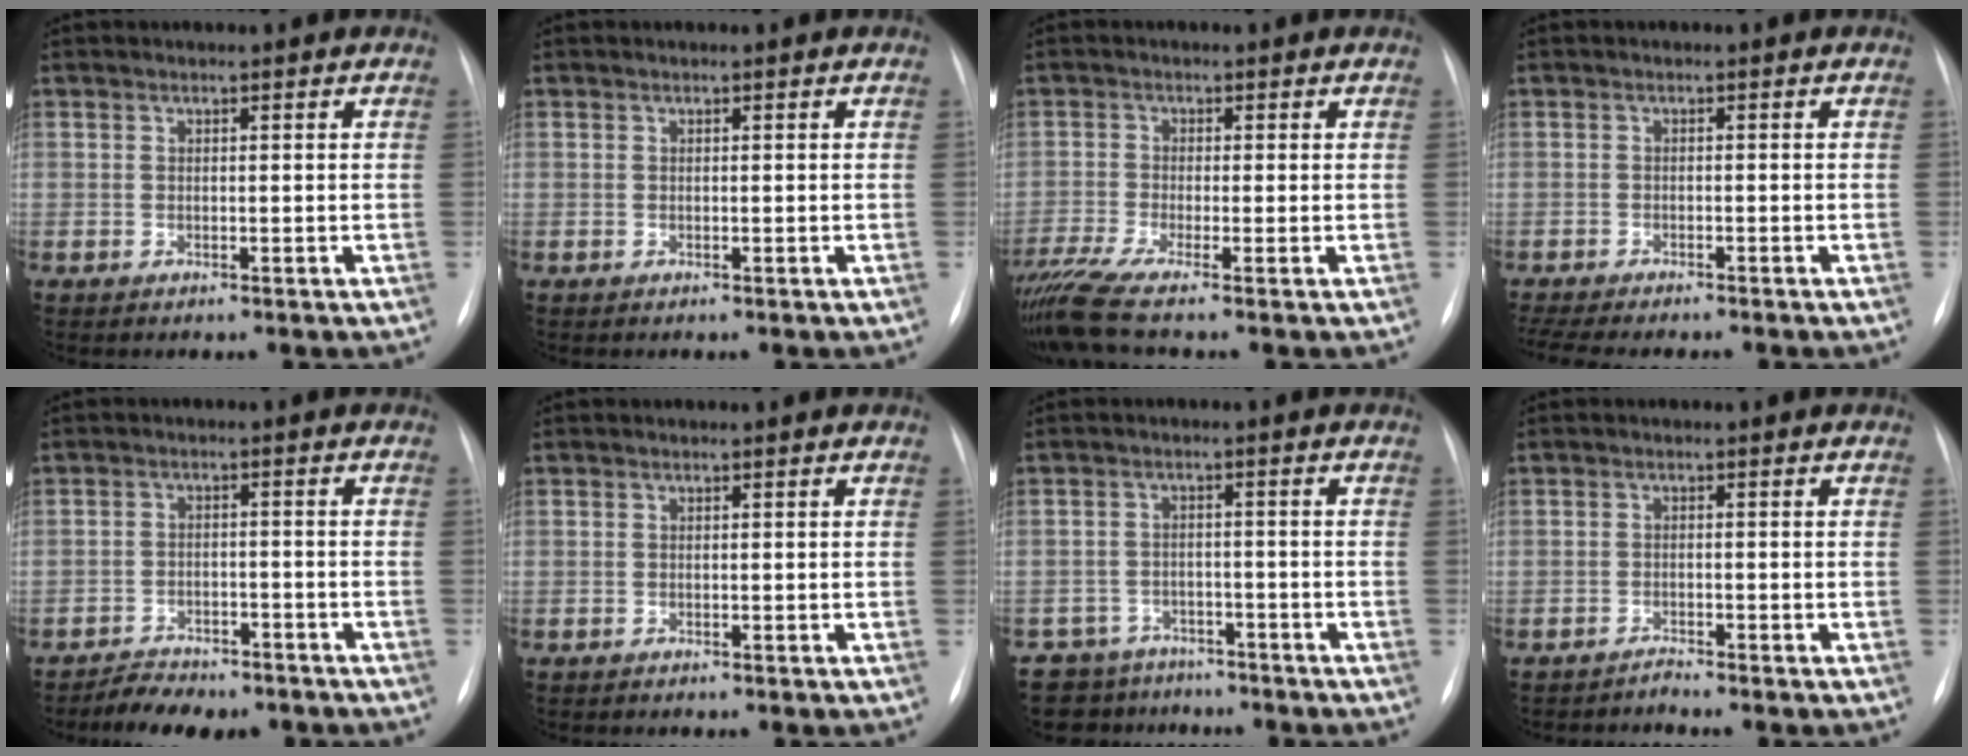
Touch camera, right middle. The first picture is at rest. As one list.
[{"total": 0.0}, {"total": 6.4, "force": [-4.9, -0.9, 4.0], "torque": [-0.081, -0.019, -0.091]}, {"total": 10.0, "force": [-8.6, 1.4, 4.9], "torque": [-0.070, -0.007, -0.124]}, {"total": 7.3, "force": [-6.3, 2.8, 2.4], "torque": [-0.037, 0.003, -0.089]}, {"total": 0.0}, {"total": 7.2, "force": [-6.1, 3.8, -0.3], "torque": [0.010, 0.021, -0.083]}, {"total": 1.1, "force": [-1.0, -0.4, -0.4], "torque": [0.011, -0.006, -0.013]}]